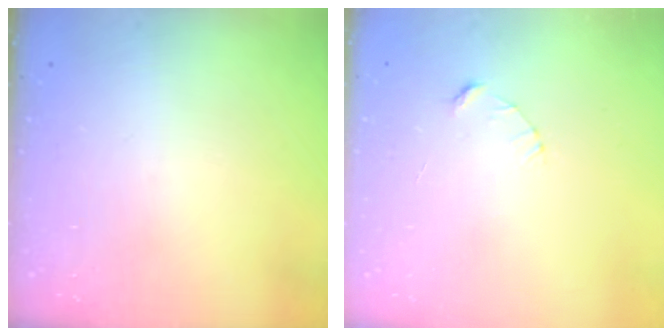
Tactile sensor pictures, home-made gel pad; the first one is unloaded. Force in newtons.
{"total": 2.4, "press": 2.4, "slide": 0.2}